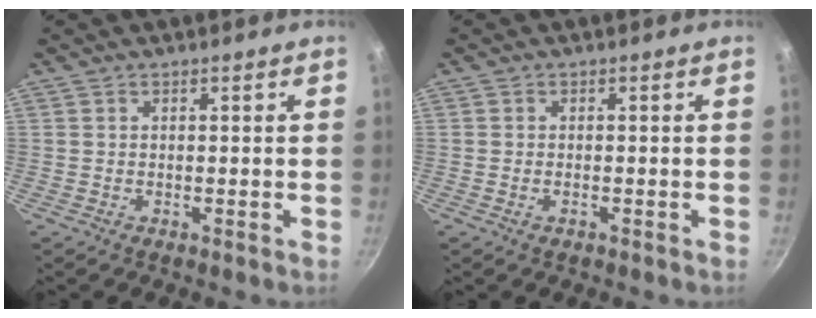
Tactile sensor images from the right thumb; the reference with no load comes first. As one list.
[{"total": 0.9, "force": [-0.5, 0.4, 0.6], "torque": [-0.014, 0.002, -0.010]}]